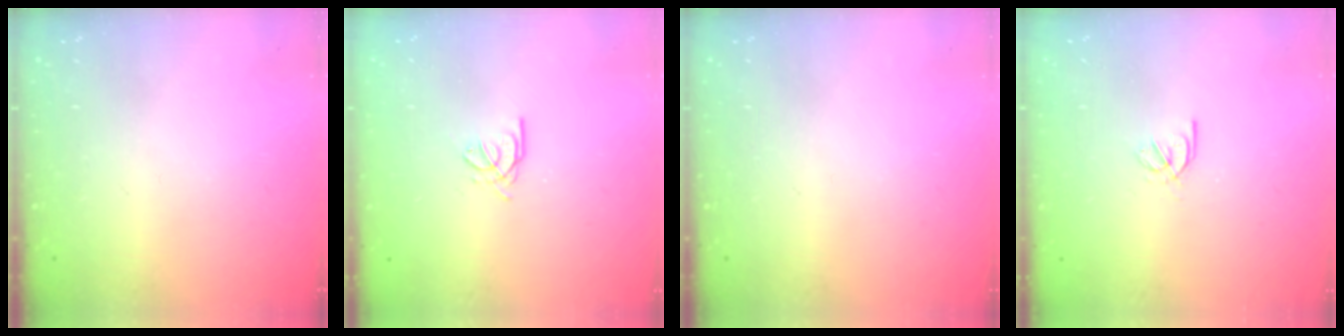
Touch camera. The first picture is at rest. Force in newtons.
{"total": 2.4, "press": 2.4, "slide": 0.1}
{"total": 0.0}
{"total": 2.2, "press": 2.2, "slide": 0.5}